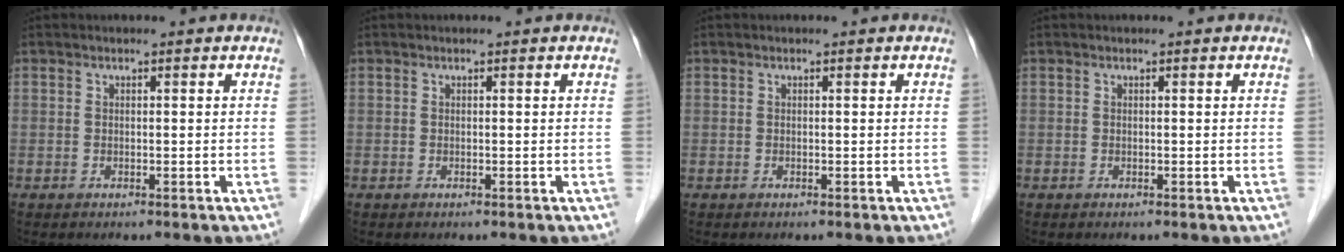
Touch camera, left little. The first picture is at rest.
{"total": 0.0}
{"total": 0.0}
{"total": 0.0}